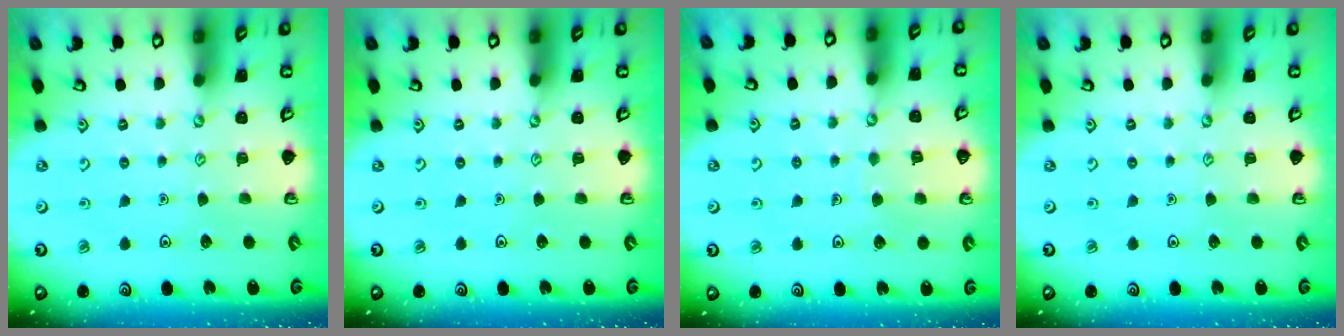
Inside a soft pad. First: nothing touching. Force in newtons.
{"total": 0.0}
{"total": 2.9, "press": 2.9, "slide": 0.2}
{"total": 0.0}